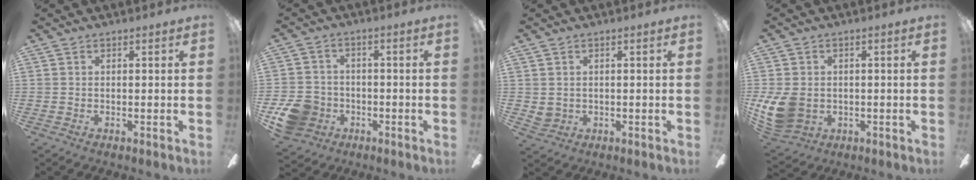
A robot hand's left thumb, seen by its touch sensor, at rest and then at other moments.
{"total": 9.8, "force": [-4.1, 8.1, 3.6], "torque": [-0.084, 0.033, -0.071]}
{"total": 2.3, "force": [1.0, 2.0, 0.7], "torque": [-0.015, 0.002, 0.018]}
{"total": 10.6, "force": [-1.3, 8.4, 6.3], "torque": [-0.135, 0.008, -0.021]}